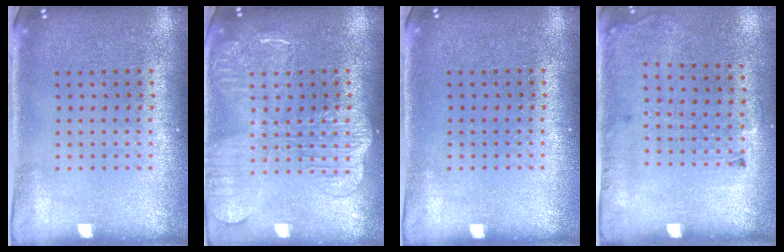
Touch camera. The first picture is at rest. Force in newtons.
{"total": 3.9, "press": 3.9, "slide": 0.5}
{"total": 0.0}
{"total": 1.9, "press": 1.3, "slide": 1.4}